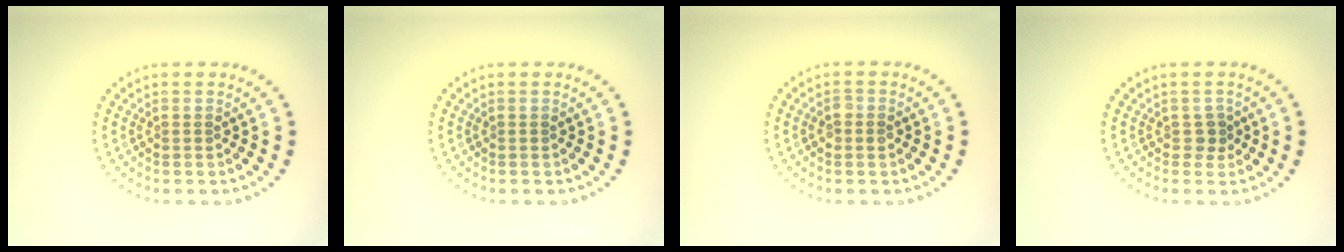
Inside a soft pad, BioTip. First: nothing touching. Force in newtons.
{"total": 0.0}
{"total": 1.0, "press": 1.0, "slide": 0.1}
{"total": 1.1, "press": 0.9, "slide": 0.7}